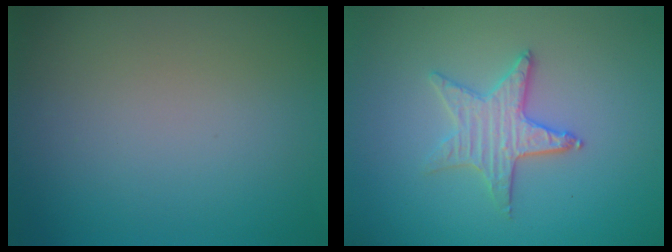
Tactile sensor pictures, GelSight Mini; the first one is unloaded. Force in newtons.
{"total": 2.9, "press": 2.8, "slide": 0.8}